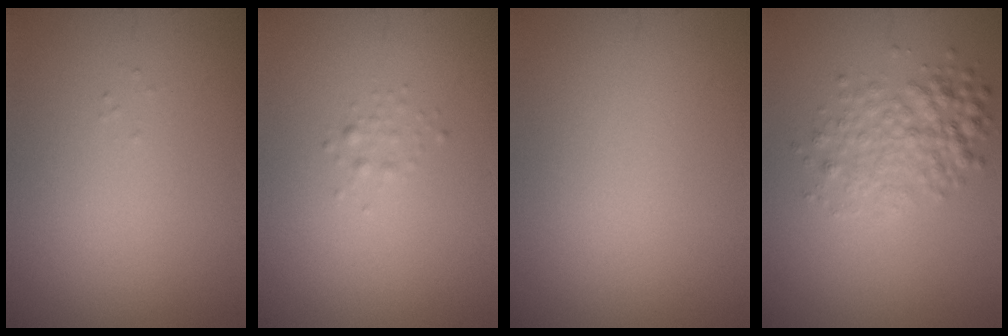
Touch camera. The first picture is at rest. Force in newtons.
{"total": 0.8, "press": 0.8, "slide": 0.0}
{"total": 0.0}
{"total": 3.6, "press": 3.6, "slide": 0.0}